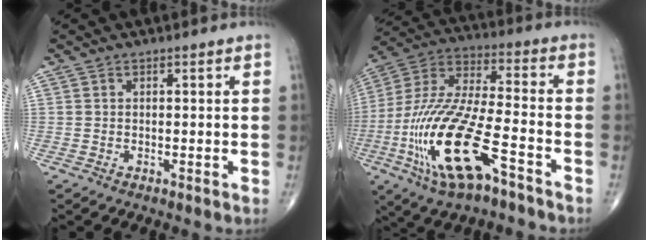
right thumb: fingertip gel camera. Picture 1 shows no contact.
{"total": 22.3, "force": [-9.3, 7.4, 18.8], "torque": [-0.425, 0.028, -0.167]}